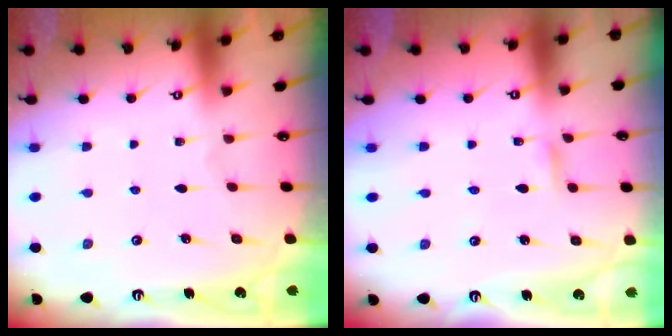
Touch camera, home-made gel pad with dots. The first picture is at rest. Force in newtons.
{"total": 2.4, "press": 2.4, "slide": 0.2}